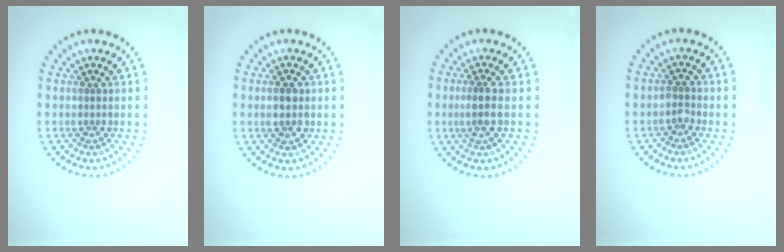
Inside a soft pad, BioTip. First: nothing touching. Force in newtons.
{"total": 1.9, "press": 1.9, "slide": 0.2}
{"total": 2.2, "press": 1.8, "slide": 1.2}
{"total": 1.0, "press": 1.0, "slide": 0.3}